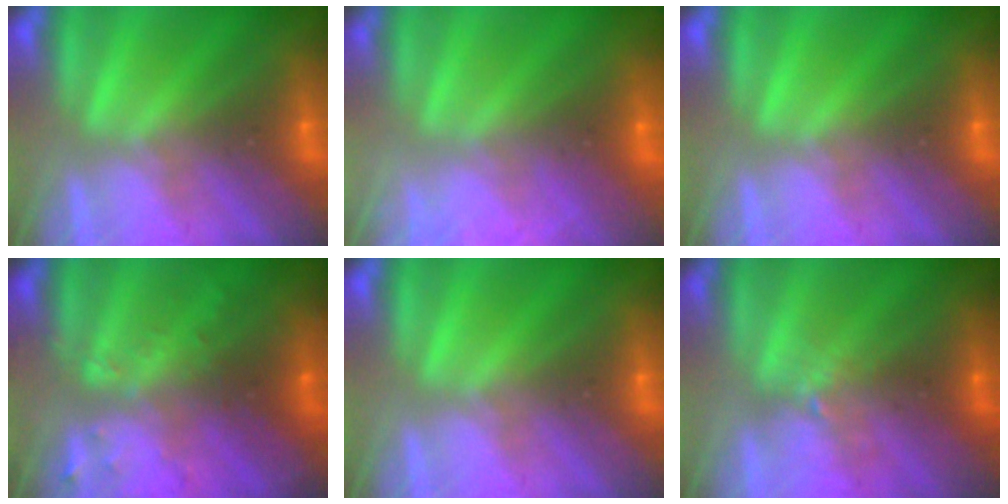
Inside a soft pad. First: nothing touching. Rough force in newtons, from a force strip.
{"total": 7.1}
{"total": 0.0}
{"total": 3.1}
{"total": 0.0}
{"total": 2.1}